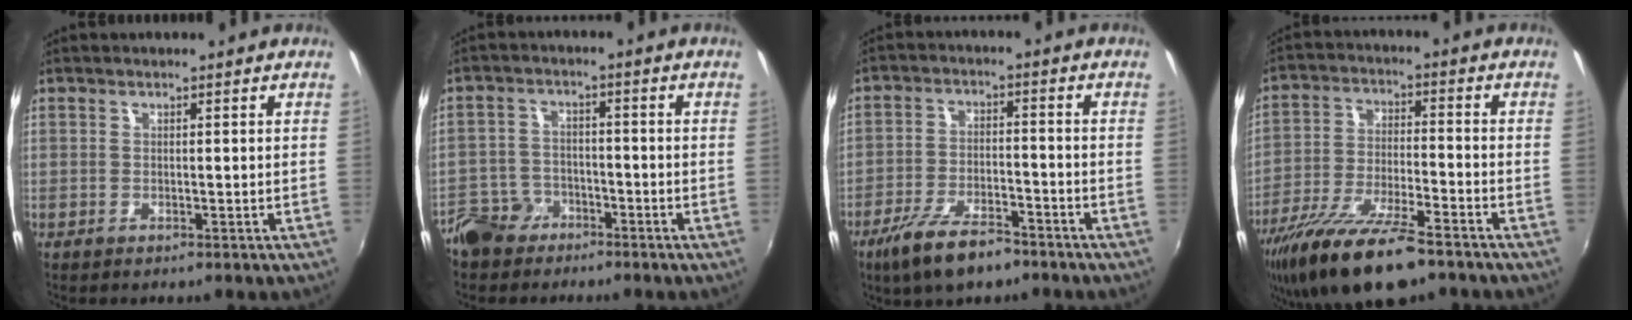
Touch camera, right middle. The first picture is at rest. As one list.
[{"total": 8.0, "force": [-5.6, 5.4, 1.8], "torque": [-0.056, 0.019, -0.101]}, {"total": 10.9, "force": [-7.9, 3.6, 6.6], "torque": [-0.149, -0.020, -0.139]}, {"total": 17.6, "force": [-12.9, 4.3, 11.2], "torque": [-0.225, -0.043, -0.230]}]